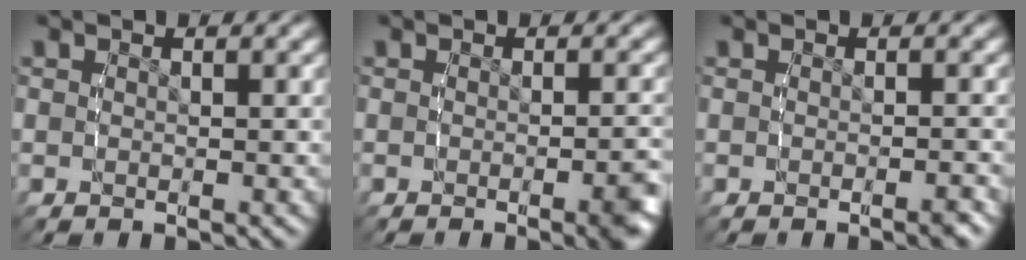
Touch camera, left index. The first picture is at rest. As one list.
[{"total": 2.1, "force": [-1.0, 0.4, 1.8], "torque": [-0.016, 0.007, -0.025]}, {"total": 0.7, "force": [-0.6, 0.0, 0.3], "torque": [-0.002, 0.010, -0.019]}]